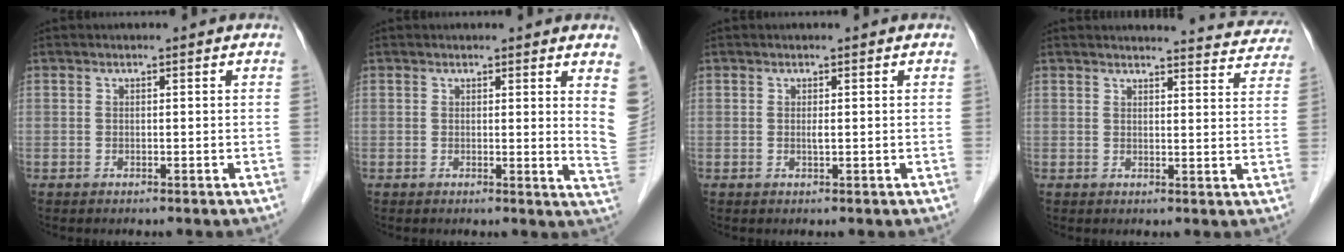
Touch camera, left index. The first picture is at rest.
{"total": 4.7, "force": [2.2, 0.1, 4.2], "torque": [-0.046, -0.015, 0.011]}
{"total": 0.6, "force": [0.1, 0.0, 0.6], "torque": [-0.015, -0.002, 0.003]}
{"total": 12.4, "force": [12.1, 1.7, 1.7], "torque": [0.005, -0.037, 0.112]}